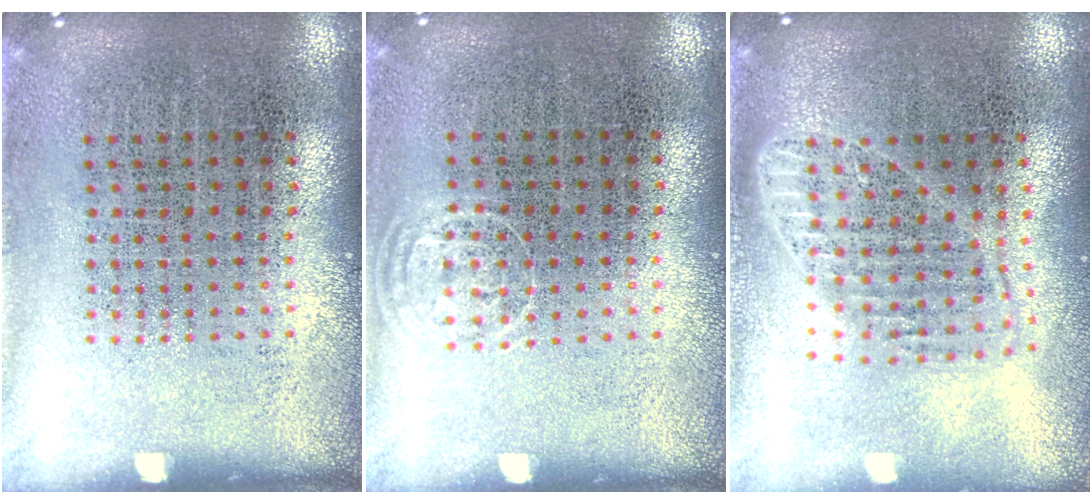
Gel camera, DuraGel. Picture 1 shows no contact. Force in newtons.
{"total": 0.7, "press": 0.6, "slide": 0.4}
{"total": 1.7, "press": 1.4, "slide": 0.9}